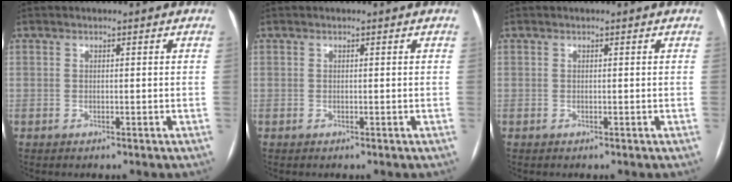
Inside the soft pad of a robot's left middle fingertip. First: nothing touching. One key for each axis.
{"total": 0.0}
{"total": 0.0}